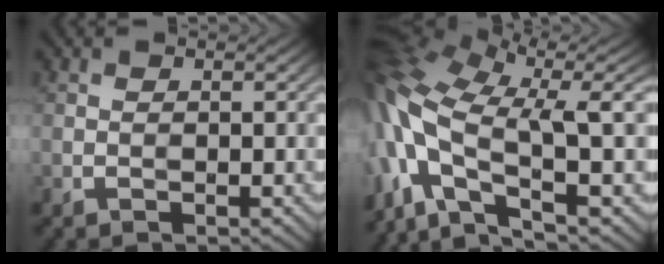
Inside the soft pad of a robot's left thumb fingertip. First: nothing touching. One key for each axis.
{"total": 15.0, "fx": -1.6, "fy": 6.0, "fz": 13.7, "tx": -0.310, "ty": -0.001, "tz": -0.023}